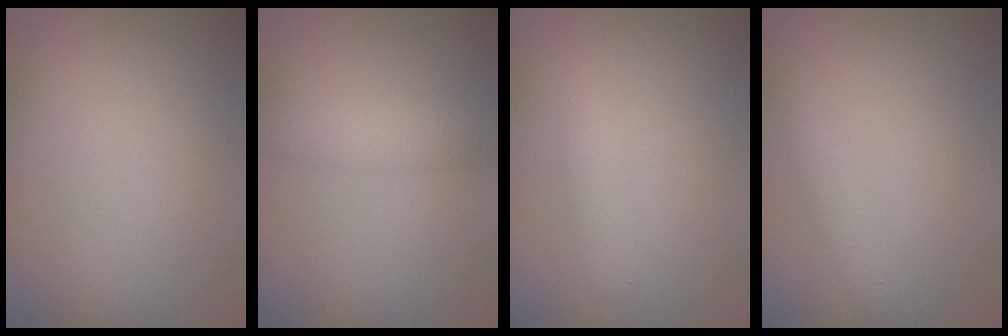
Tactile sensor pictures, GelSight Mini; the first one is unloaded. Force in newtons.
{"total": 1.9, "press": 1.9, "slide": 0.1}
{"total": 1.4, "press": 1.4, "slide": 0.1}
{"total": 1.0, "press": 1.0, "slide": 0.0}